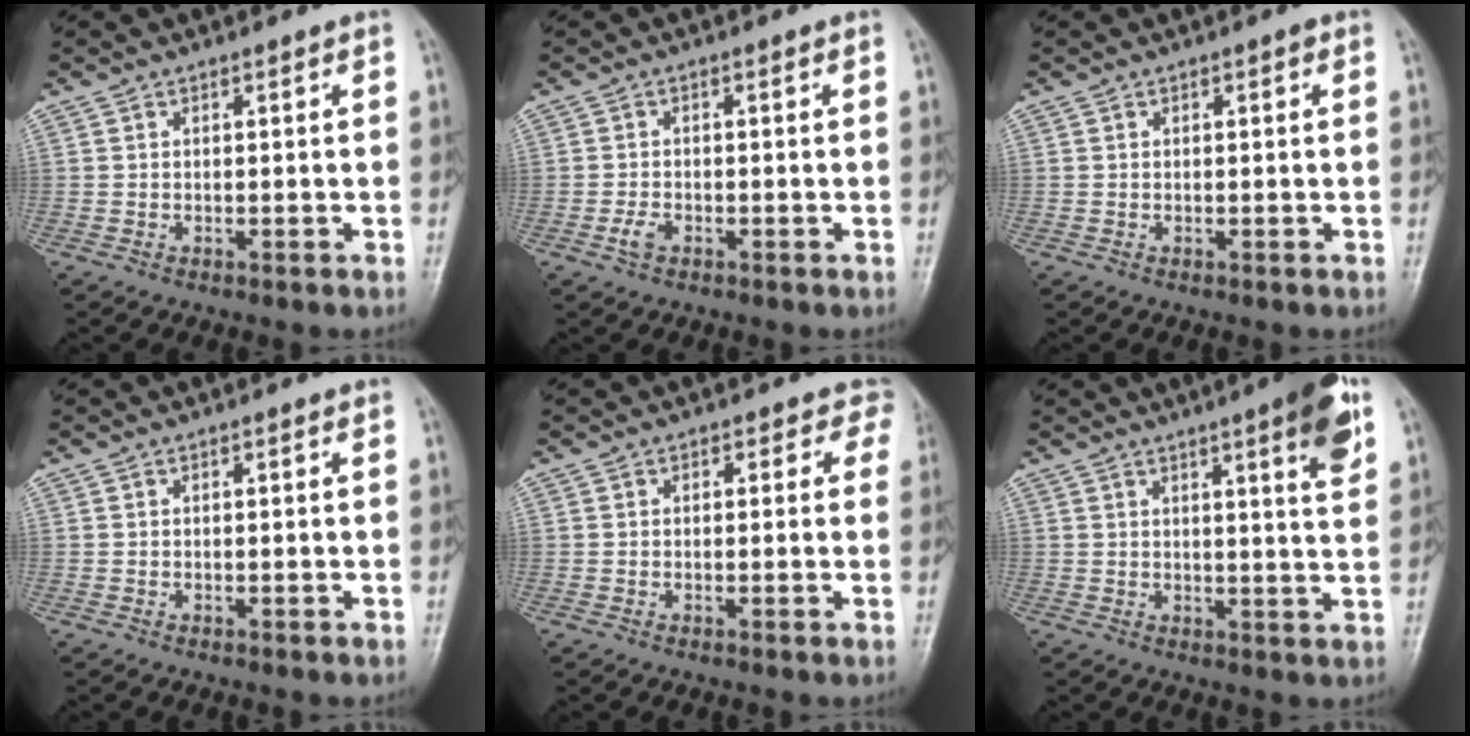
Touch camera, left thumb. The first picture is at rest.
{"total": 2.1, "force": [-1.0, 1.3, 1.4], "torque": [-0.029, 0.005, -0.021]}
{"total": 0.7, "force": [0.2, 0.3, 0.6], "torque": [-0.006, 0.002, 0.002]}
{"total": 0.0}
{"total": 2.7, "force": [1.6, 2.1, 0.6], "torque": [0.029, -0.004, -0.001]}
{"total": 8.7, "force": [4.5, 1.2, 7.3], "torque": [-0.089, -0.019, 0.056]}